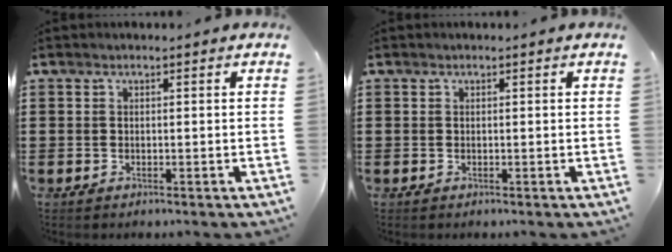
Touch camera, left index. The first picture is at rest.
{"total": 0.0}